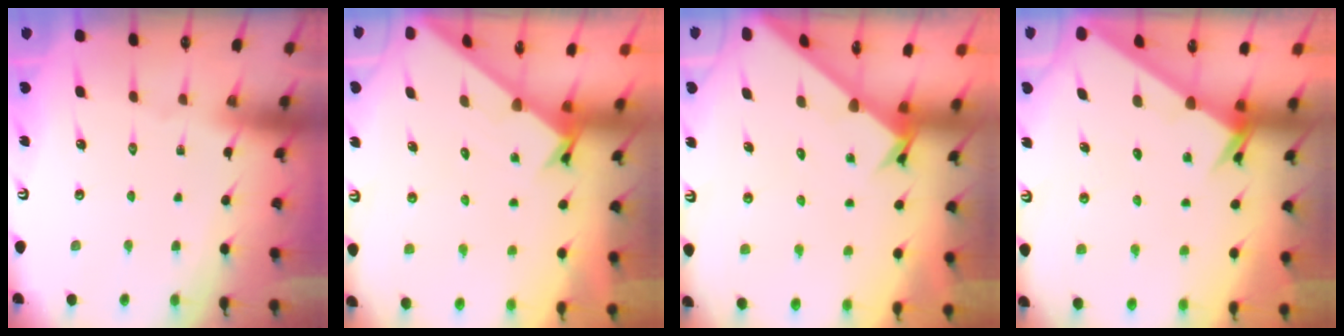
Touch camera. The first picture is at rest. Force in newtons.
{"total": 1.8, "press": 1.8, "slide": 0.1}
{"total": 2.4, "press": 2.4, "slide": 0.1}
{"total": 2.3, "press": 2.3, "slide": 0.2}